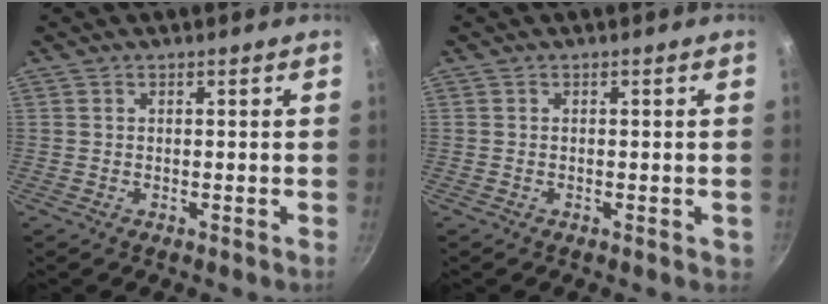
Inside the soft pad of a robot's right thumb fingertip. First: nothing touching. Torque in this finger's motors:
{"motor_torque": [0.51, 0.87, 0.00, -0.09, 0.06]}